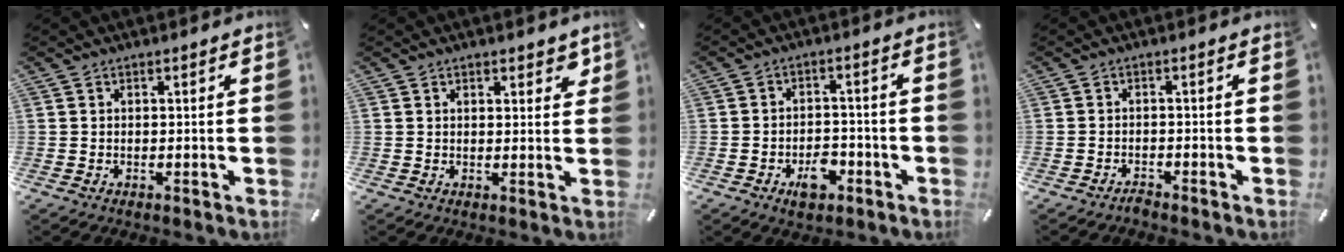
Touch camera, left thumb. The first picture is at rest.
{"total": 2.7, "force": [1.5, 1.5, 1.7], "torque": [-0.020, -0.002, 0.023]}
{"total": 6.9, "force": [-3.4, 4.3, 4.3], "torque": [-0.068, 0.017, -0.060]}
{"total": 1.8, "force": [-1.8, 0.3, 0.3], "torque": [-0.008, 0.006, -0.035]}